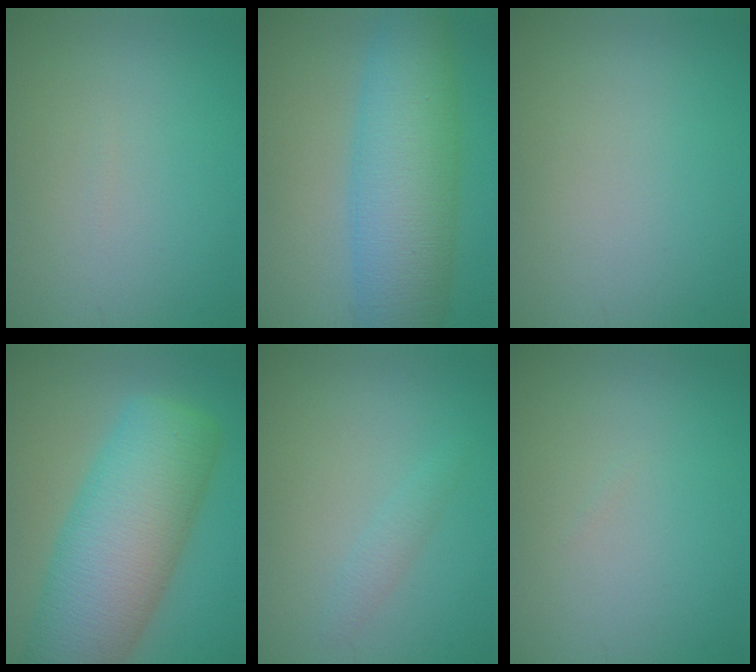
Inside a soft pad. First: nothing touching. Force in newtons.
{"total": 9.5, "press": 9.5, "slide": 0.0}
{"total": 0.0}
{"total": 11.6, "press": 11.6, "slide": 0.4}
{"total": 1.1, "press": 1.1, "slide": 0.1}
{"total": 0.0}